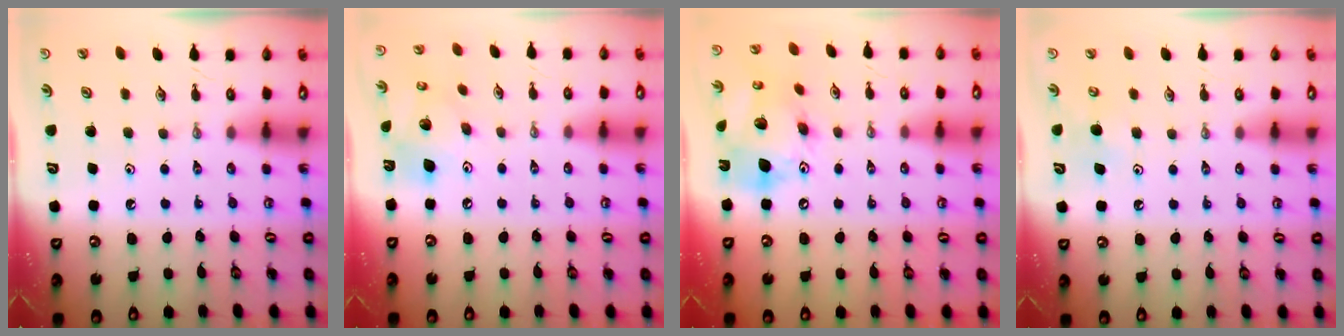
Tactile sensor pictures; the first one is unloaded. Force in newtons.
{"total": 14.7, "press": 14.4, "slide": 2.6}
{"total": 18.5, "press": 18.2, "slide": 3.3}
{"total": 5.7, "press": 5.7, "slide": 0.6}